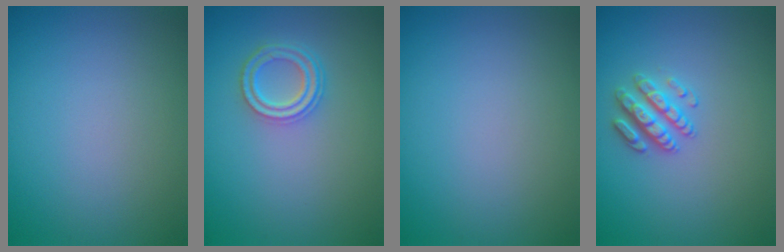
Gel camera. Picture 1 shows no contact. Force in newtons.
{"total": 3.3, "press": 2.6, "slide": 2.1}
{"total": 0.0}
{"total": 2.6, "press": 2.6, "slide": 0.6}